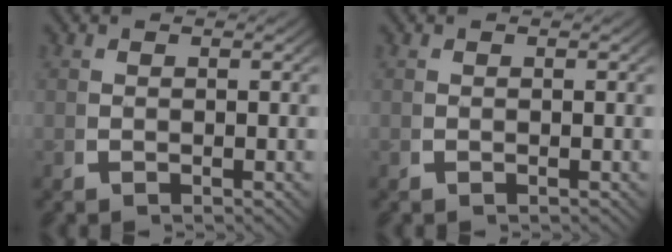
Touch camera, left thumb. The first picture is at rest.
{"total": 0.0}